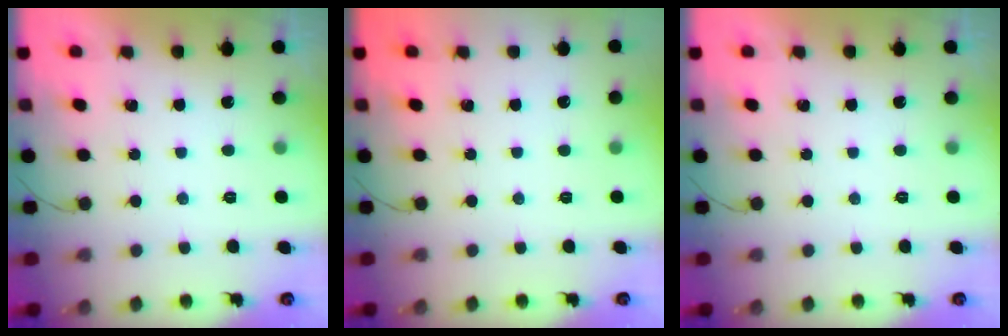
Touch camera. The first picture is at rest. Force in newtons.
{"total": 0.0}
{"total": 0.0}